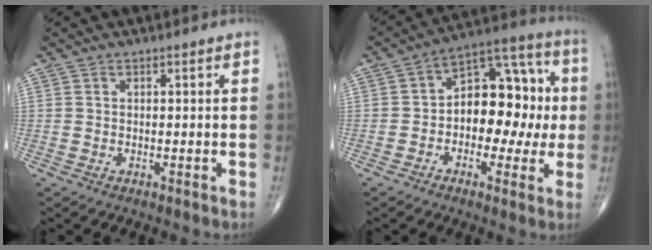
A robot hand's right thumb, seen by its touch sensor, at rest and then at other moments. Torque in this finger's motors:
{"motor_torque": [-0.05, 0.90, 0.51, 0.17, 0.08]}